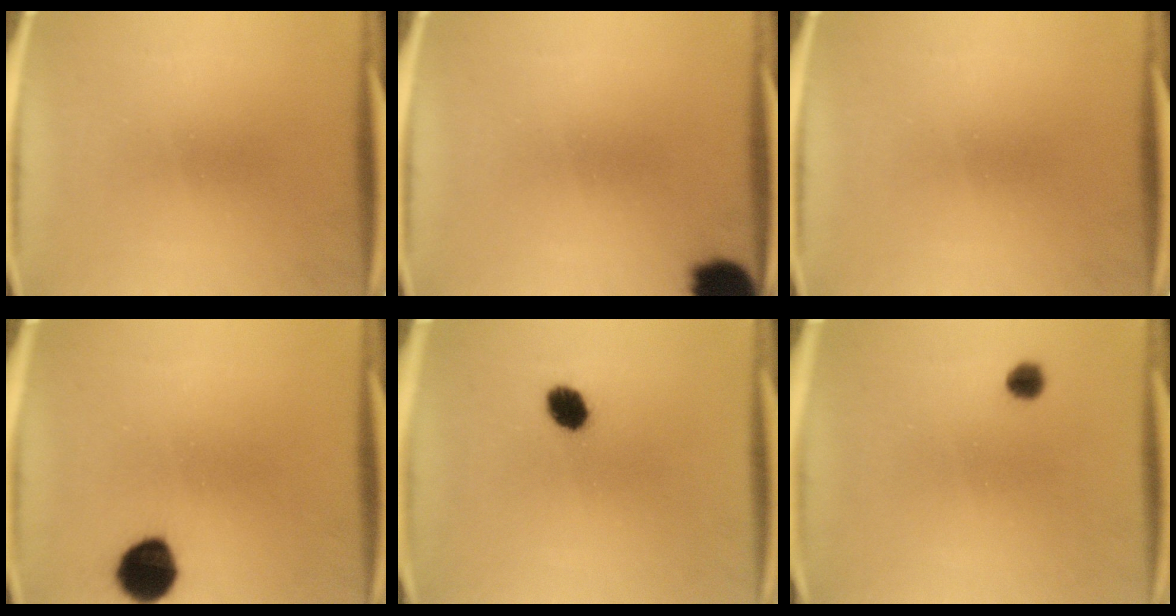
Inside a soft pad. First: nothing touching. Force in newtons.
{"total": 9.7}
{"total": 0.0}
{"total": 9.7}
{"total": 4.9}
{"total": 2.3}